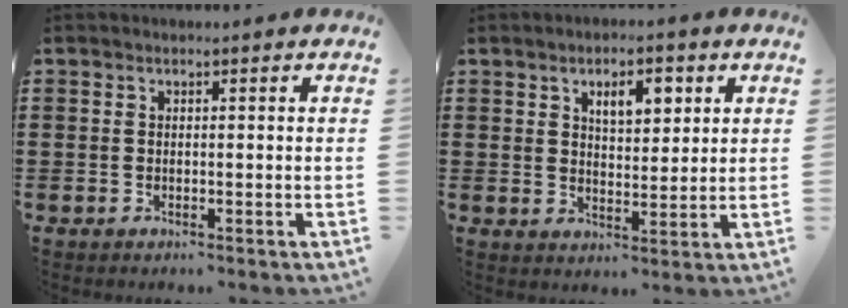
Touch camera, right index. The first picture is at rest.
{"total": 5.2, "force": [2.4, 2.5, 3.9], "torque": [-0.053, -0.002, 0.033]}